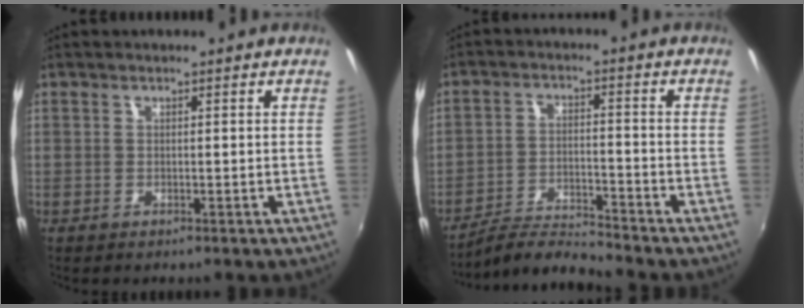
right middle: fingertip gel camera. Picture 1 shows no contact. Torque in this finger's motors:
{"motor_torque": [-0.10, -0.54, -0.65, -0.16]}